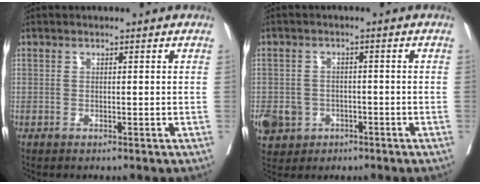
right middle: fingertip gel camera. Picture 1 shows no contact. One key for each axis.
{"total": 9.9, "fx": -3.9, "fy": 8.7, "fz": 2.7, "tx": -0.082, "ty": 0.008, "tz": -0.054}